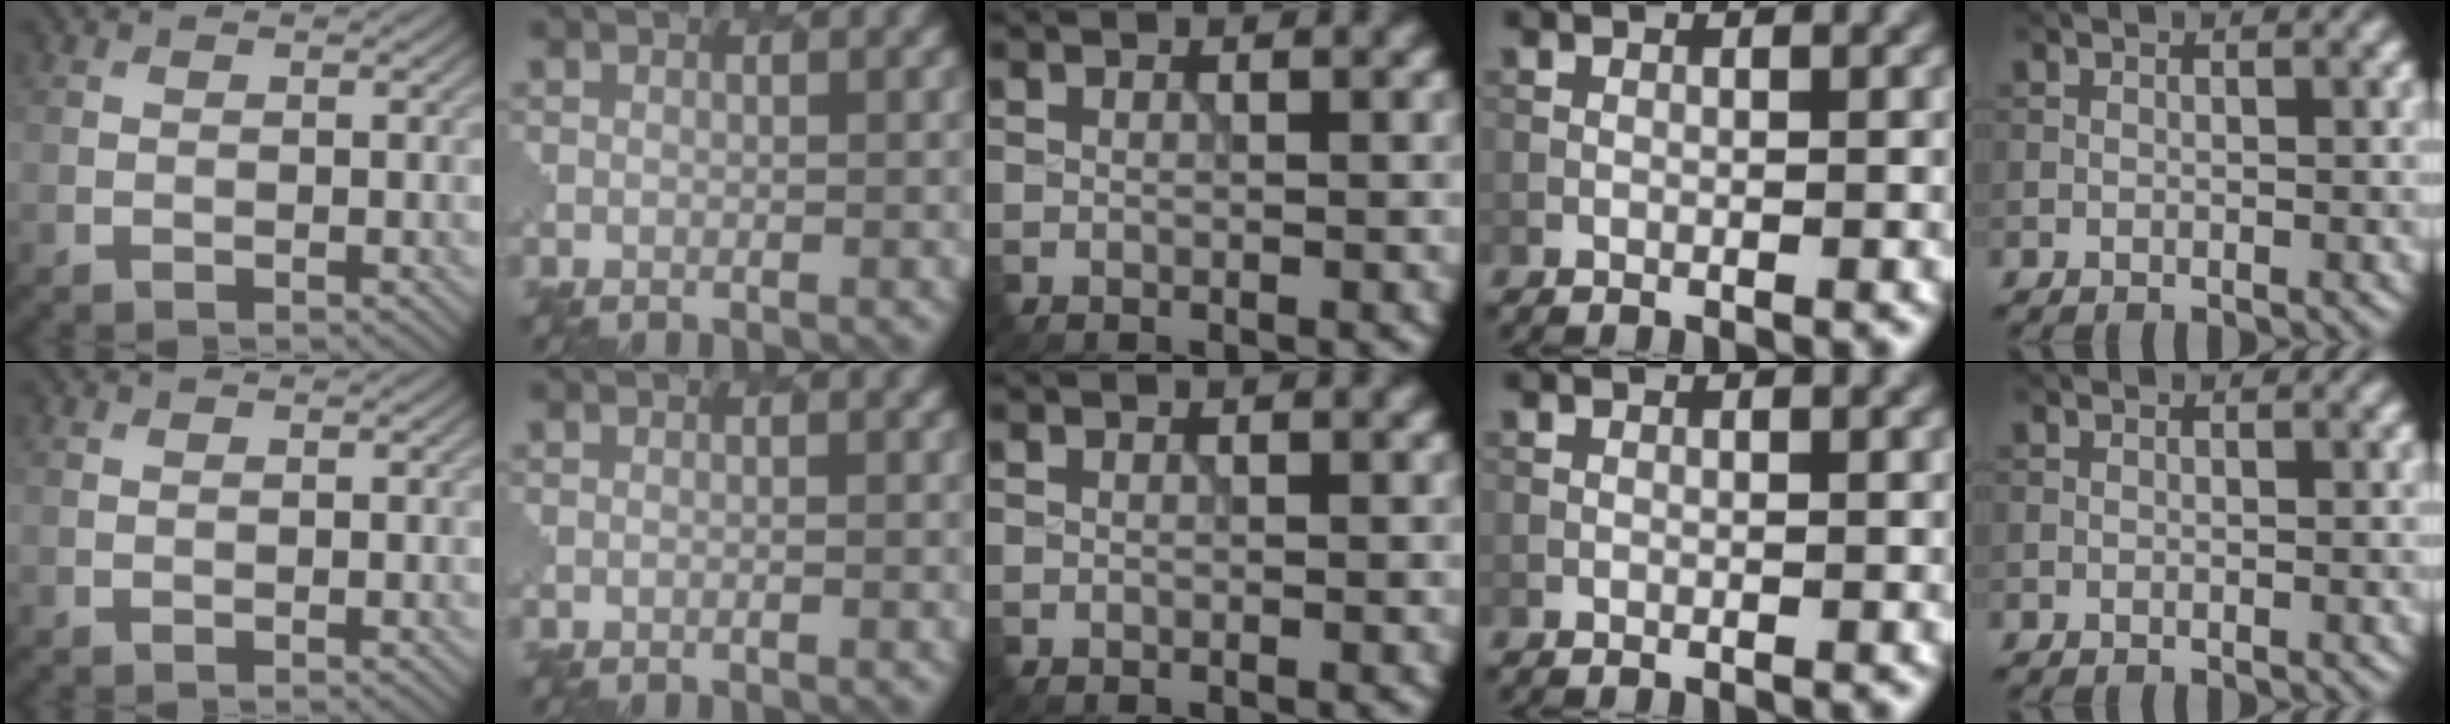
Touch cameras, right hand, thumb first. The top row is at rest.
{}